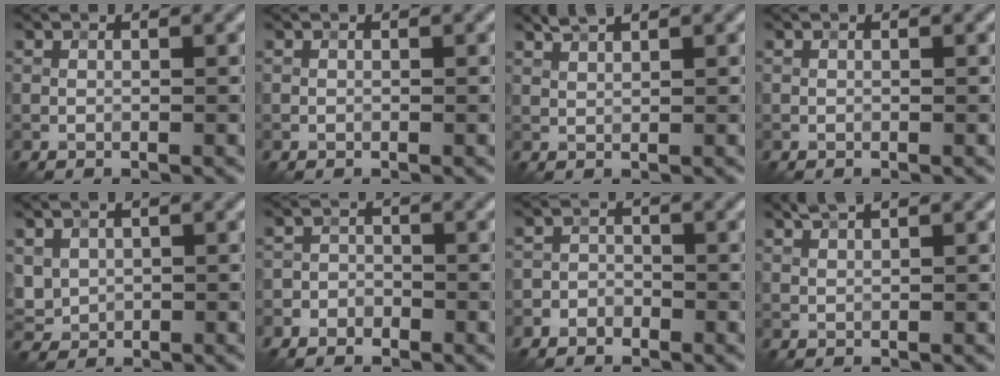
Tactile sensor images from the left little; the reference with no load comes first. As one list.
[{"total": 0.0}, {"total": 1.5, "force": [1.3, 0.0, 0.7], "torque": [-0.021, 0.002, 0.027]}, {"total": 0.0}, {"total": 2.4, "force": [0.7, 2.0, 1.1], "torque": [-0.030, -0.001, 0.018]}, {"total": 2.6, "force": [-1.8, 1.8, 0.4], "torque": [0.018, 0.004, -0.039]}, {"total": 2.0, "force": [-1.4, 1.4, 0.3], "torque": [0.011, 0.008, -0.034]}, {"total": 1.4, "force": [1.2, 0.0, 0.8], "torque": [-0.022, 0.002, 0.023]}]